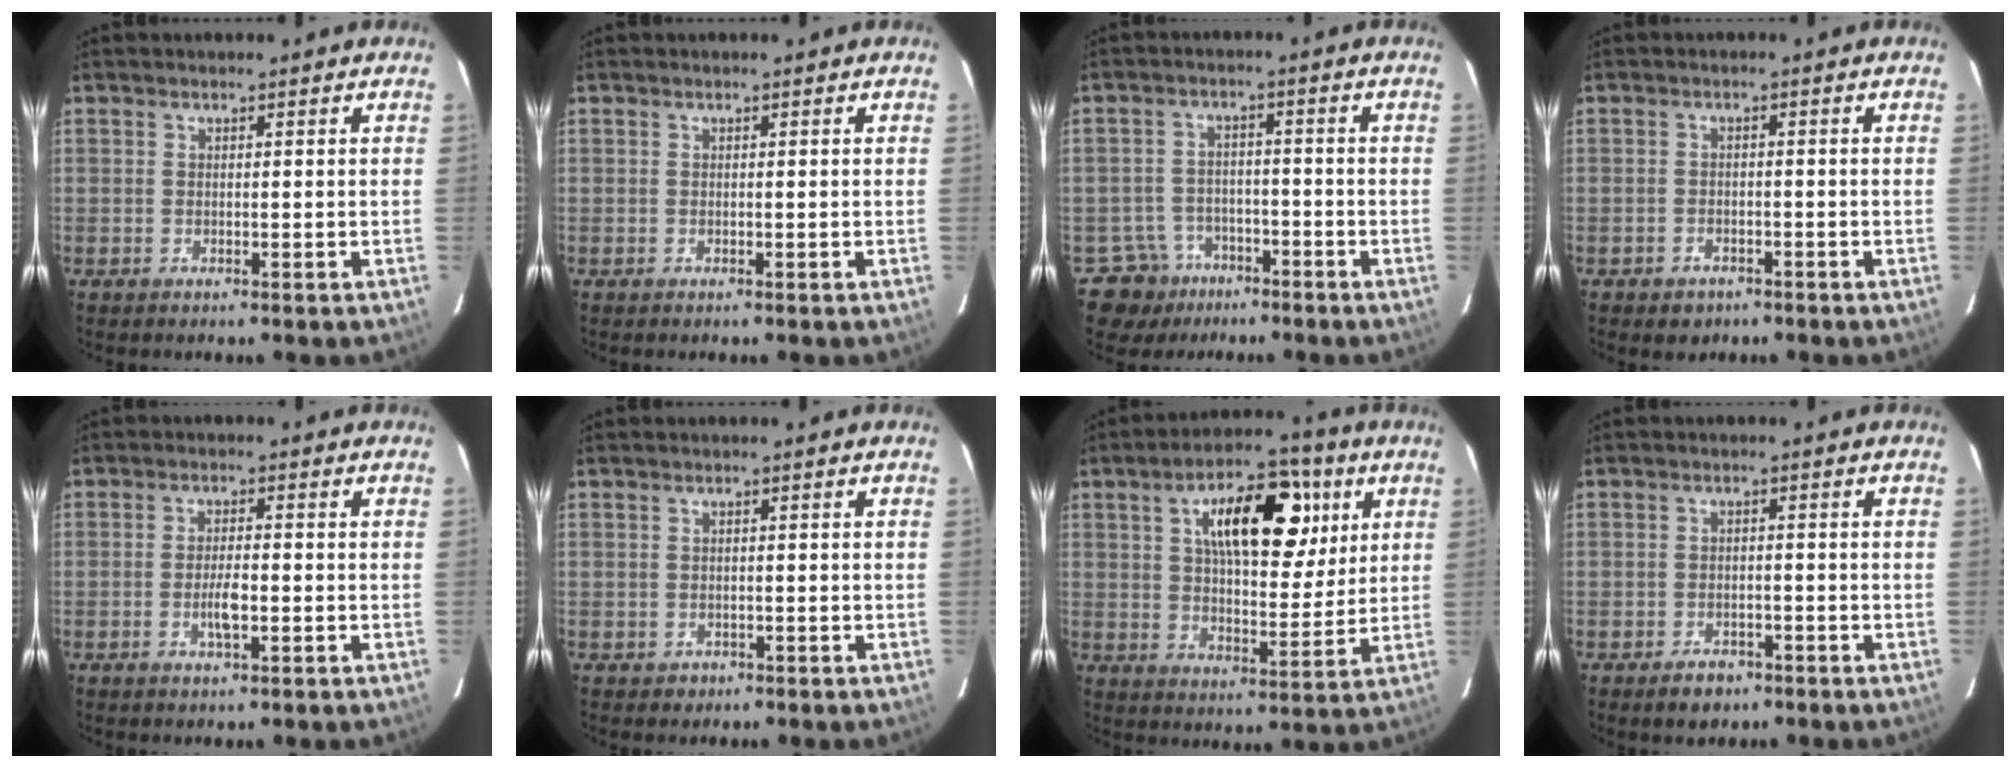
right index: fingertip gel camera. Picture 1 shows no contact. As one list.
[{"total": 0.0}, {"total": 6.7, "force": [-4.1, 5.3, -0.3], "torque": [0.008, 0.014, -0.061]}, {"total": 2.5, "force": [-1.5, 1.9, 0.6], "torque": [-0.011, 0.006, -0.013]}, {"total": 3.5, "force": [-1.0, 0.7, 3.3], "torque": [-0.064, 0.000, -0.017]}, {"total": 1.3, "force": [-0.6, 1.1, 0.1], "torque": [-0.001, 0.004, -0.006]}, {"total": 15.3, "force": [5.7, 5.8, 12.9], "torque": [-0.202, 0.027, 0.090]}, {"total": 3.4, "force": [-2.2, 2.2, 1.3], "torque": [-0.020, 0.003, -0.028]}]